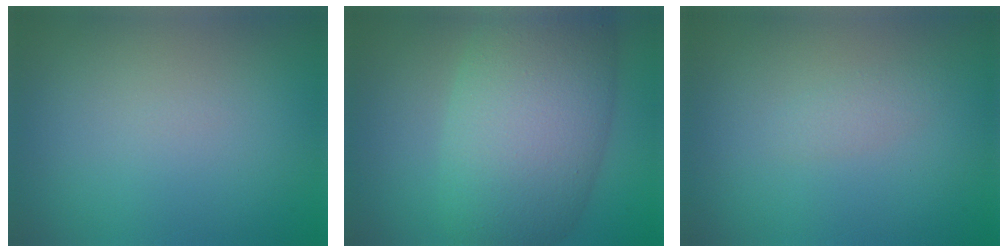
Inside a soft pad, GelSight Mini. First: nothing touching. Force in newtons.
{"total": 10.7, "press": 10.7, "slide": 0.2}
{"total": 1.0, "press": 1.0, "slide": 0.1}